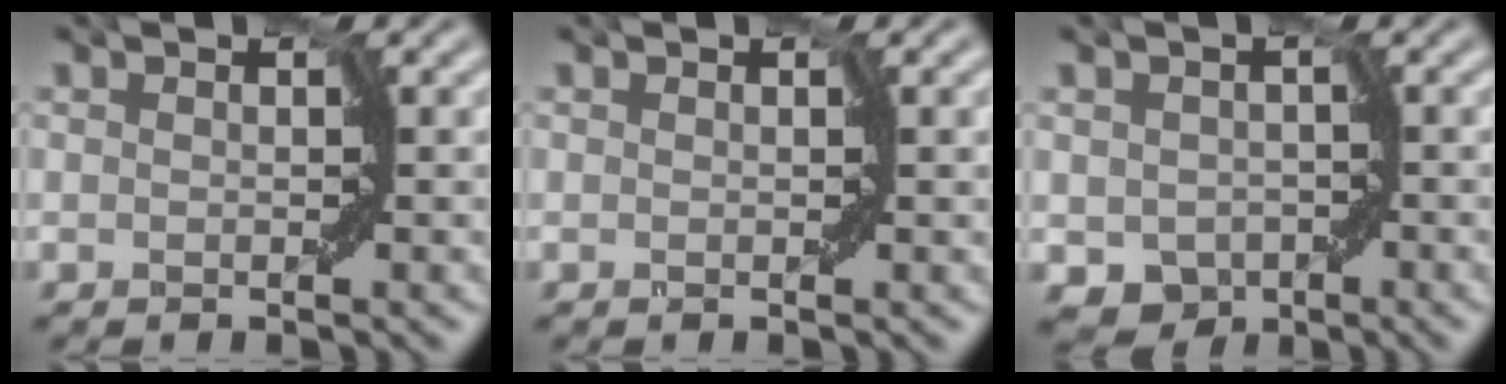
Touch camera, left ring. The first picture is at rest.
{"total": 0.8, "force": [0.0, 0.2, 0.8], "torque": [-0.015, -0.002, -0.003]}
{"total": 6.7, "force": [-3.0, 5.7, 1.9], "torque": [-0.007, -0.024, -0.057]}